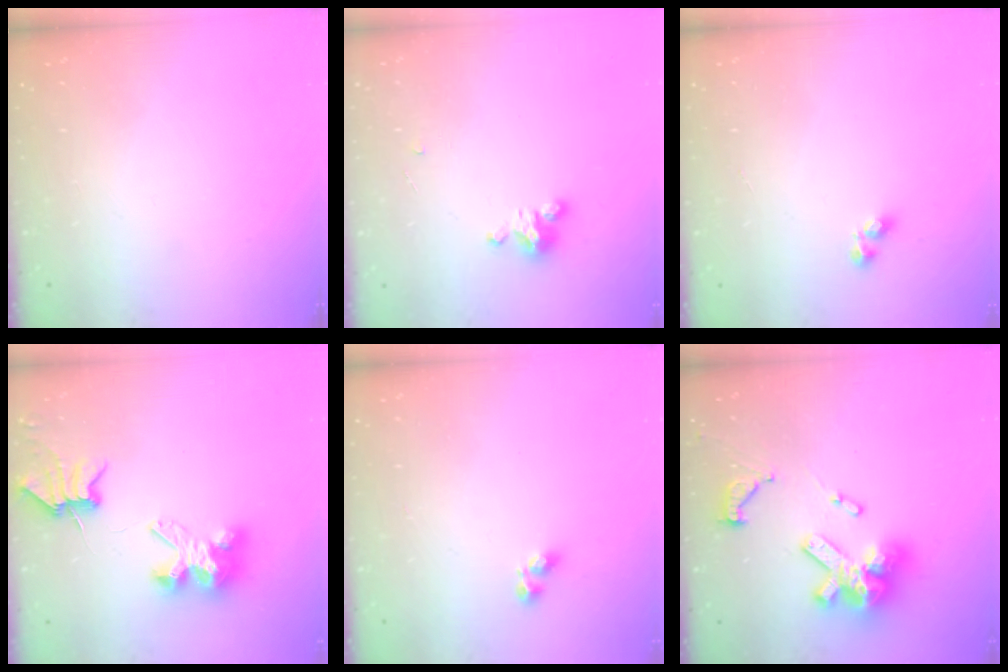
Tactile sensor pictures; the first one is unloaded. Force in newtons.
{"total": 2.9, "press": 2.9, "slide": 0.3}
{"total": 3.5, "press": 3.3, "slide": 1.1}
{"total": 6.9, "press": 6.8, "slide": 1.1}
{"total": 2.7, "press": 2.7, "slide": 0.3}
{"total": 17.2, "press": 17.1, "slide": 1.9}